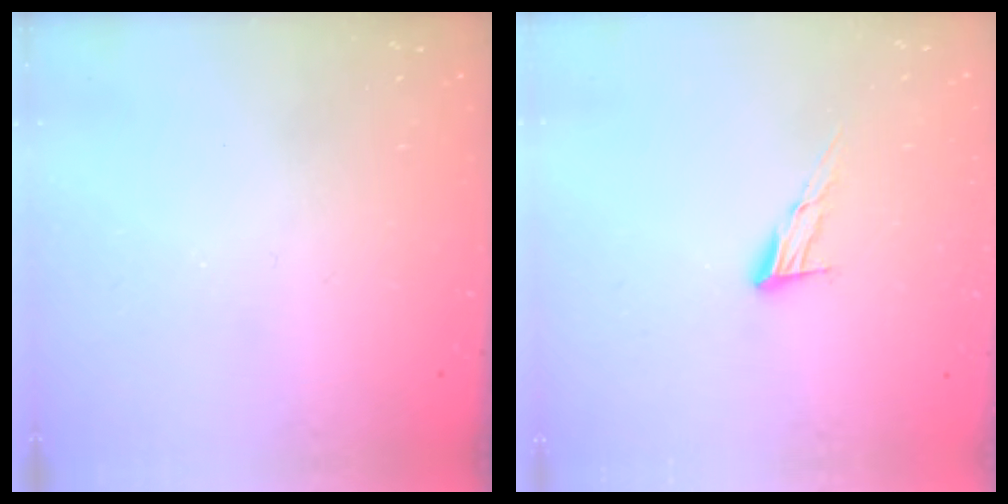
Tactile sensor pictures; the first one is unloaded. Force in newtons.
{"total": 7.2, "press": 7.2, "slide": 0.4}